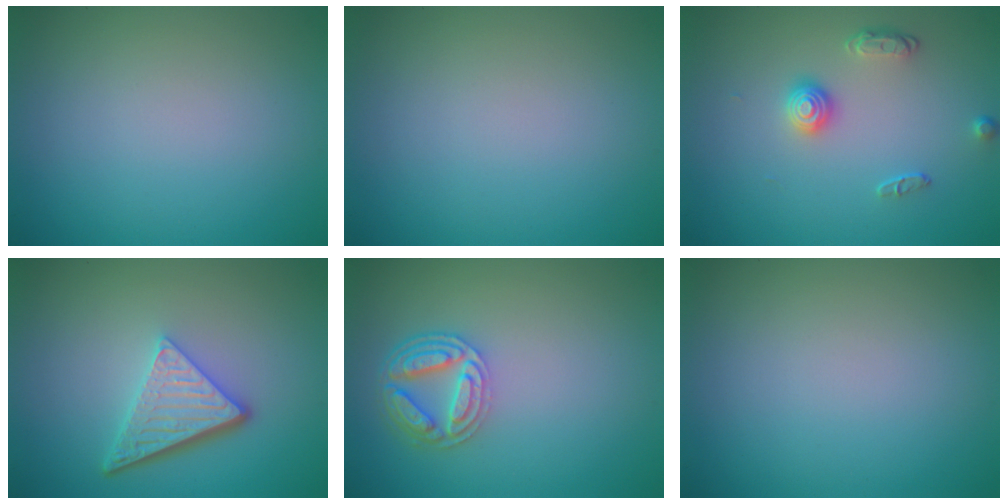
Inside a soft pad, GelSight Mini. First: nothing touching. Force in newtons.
{"total": 0.0}
{"total": 2.1, "press": 1.6, "slide": 1.4}
{"total": 4.9, "press": 3.5, "slide": 3.4}
{"total": 4.3, "press": 3.5, "slide": 2.5}
{"total": 0.0}